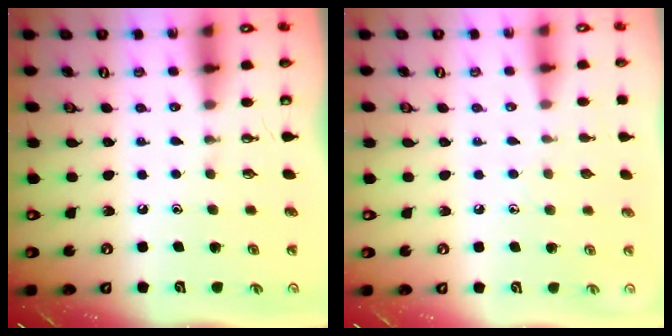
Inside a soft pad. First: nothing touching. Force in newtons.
{"total": 4.3, "press": 4.3, "slide": 0.4}